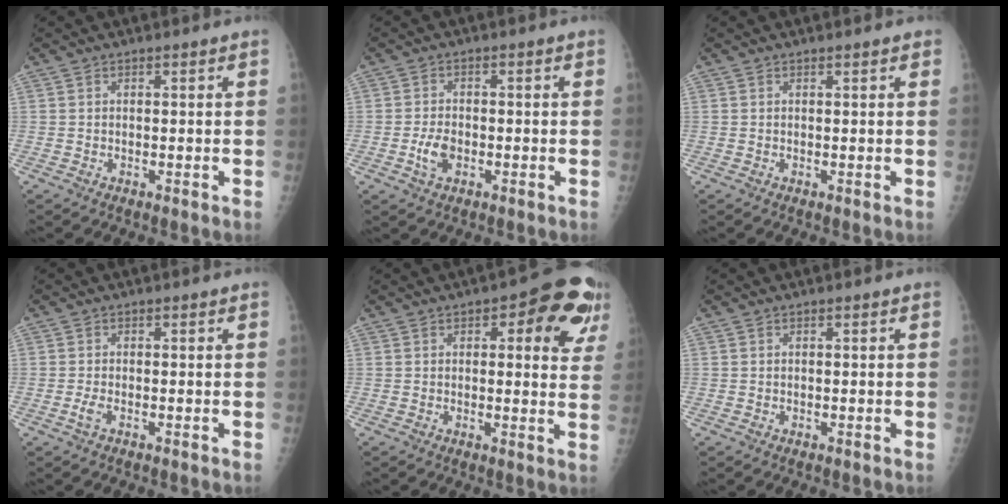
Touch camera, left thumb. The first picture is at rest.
{"total": 4.0, "force": [-1.3, 2.5, 2.8], "torque": [-0.052, 0.008, -0.022]}
{"total": 0.9, "force": [0.6, 0.3, 0.6], "torque": [-0.009, -0.001, 0.005]}
{"total": 1.5, "force": [-0.5, 0.6, 1.3], "torque": [-0.030, -0.002, -0.012]}
{"total": 13.2, "force": [5.7, 5.3, 10.6], "torque": [-0.079, -0.012, 0.057]}
{"total": 0.0}